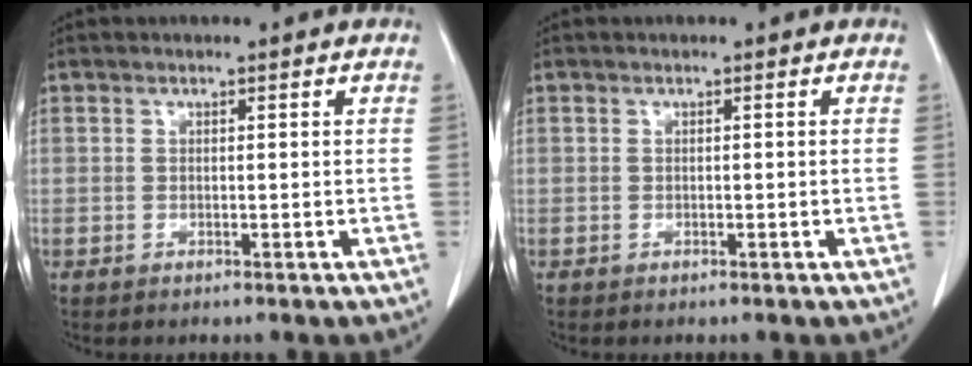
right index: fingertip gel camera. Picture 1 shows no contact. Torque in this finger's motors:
{"motor_torque": [-0.01, 0.01, 0.00, 0.00]}